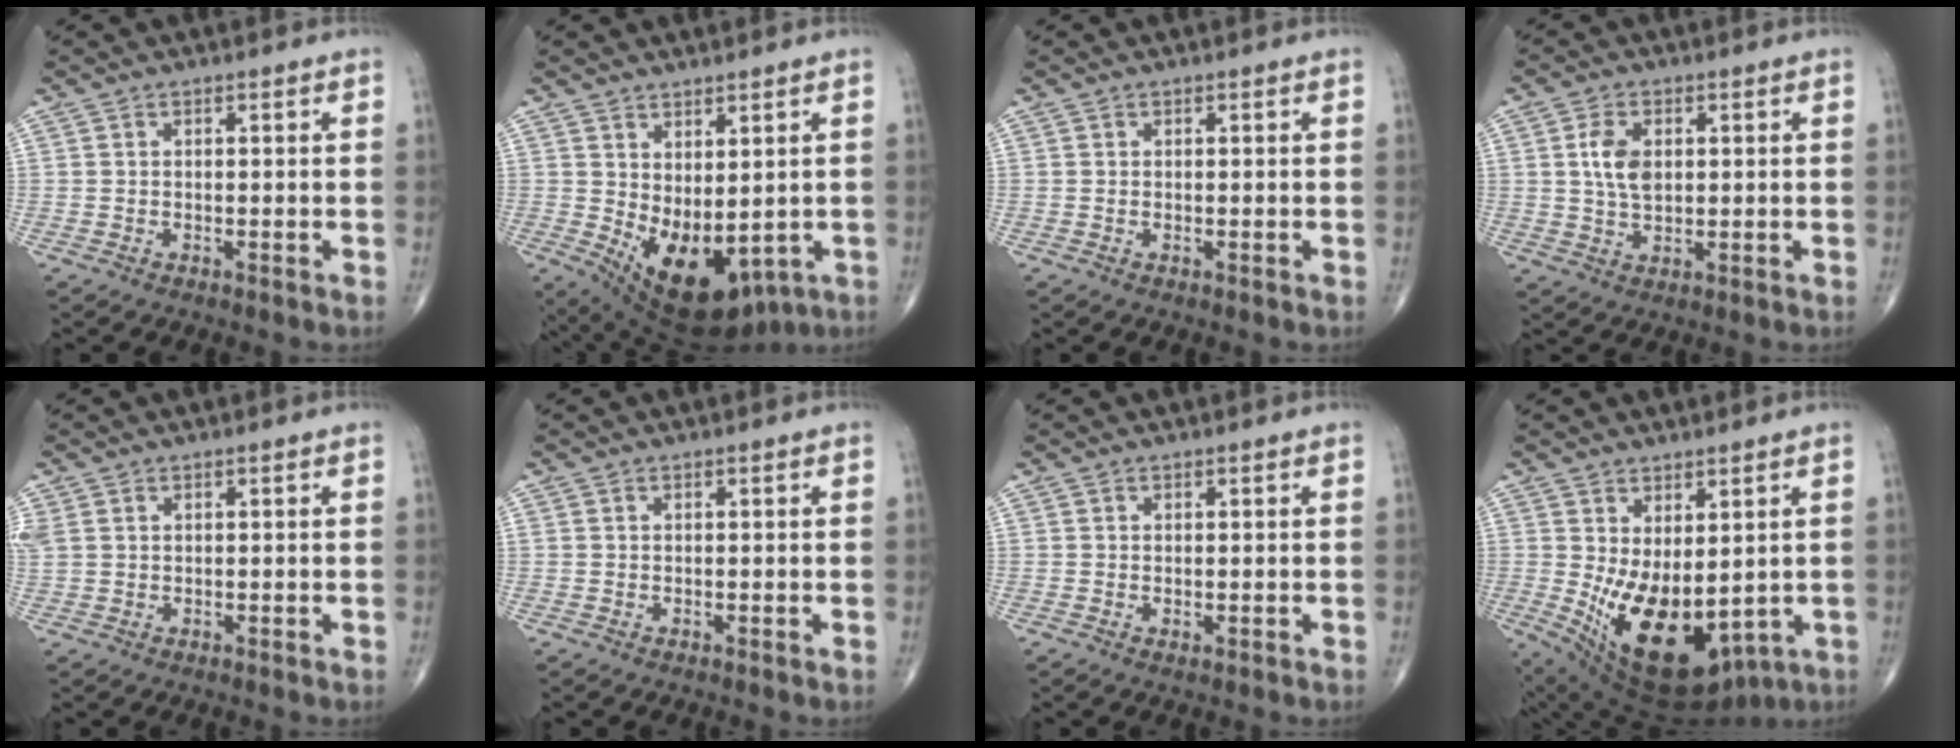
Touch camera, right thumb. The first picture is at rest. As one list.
[{"total": 14.4, "force": [-2.0, 7.6, 12.1], "torque": [-0.180, -0.019, 0.002]}, {"total": 0.0}, {"total": 6.0, "force": [1.1, 3.7, 4.5], "torque": [-0.083, -0.006, 0.019]}, {"total": 2.8, "force": [1.0, 2.2, 1.5], "torque": [-0.056, 0.013, 0.030]}, {"total": 0.0}, {"total": 0.6, "force": [0.0, 0.3, 0.5], "torque": [-0.010, -0.003, 0.002]}, {"total": 17.1, "force": [-1.6, 9.1, 14.4], "torque": [-0.228, -0.026, 0.013]}]